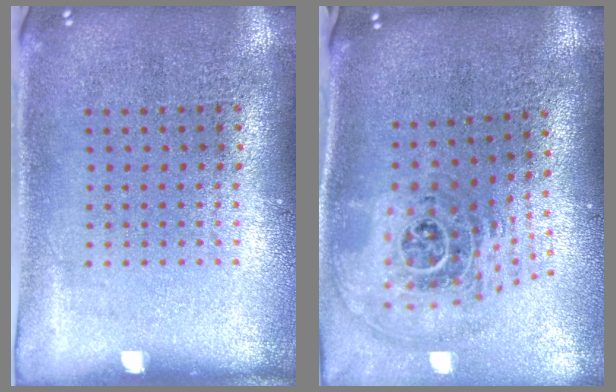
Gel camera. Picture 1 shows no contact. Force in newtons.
{"total": 2.0, "press": 1.5, "slide": 1.3}